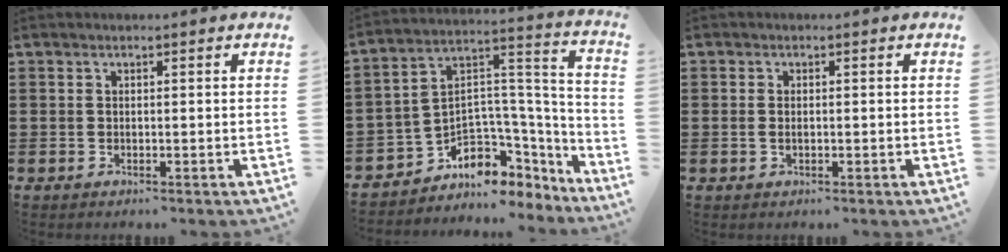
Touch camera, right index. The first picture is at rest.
{"total": 5.7, "force": [-1.2, 5.3, 1.8], "torque": [-0.053, -0.027, -0.012]}
{"total": 1.1, "force": [0.0, 0.4, 1.0], "torque": [-0.023, -0.001, 0.001]}